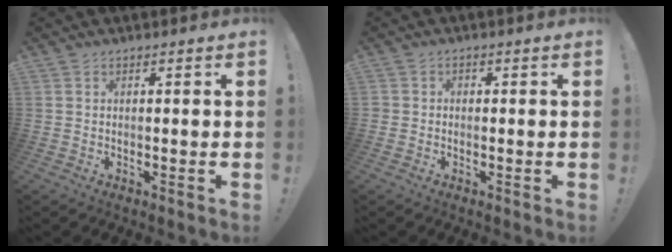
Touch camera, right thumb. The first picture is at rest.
{"total": 1.7, "force": [-0.6, 1.4, 0.6], "torque": [-0.012, 0.008, -0.011]}